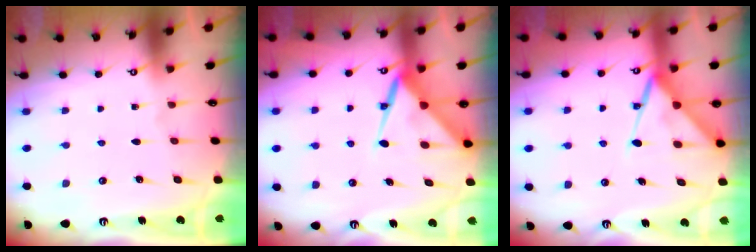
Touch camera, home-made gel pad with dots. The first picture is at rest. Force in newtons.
{"total": 10.2, "press": 10.1, "slide": 1.1}
{"total": 11.4, "press": 11.3, "slide": 1.2}